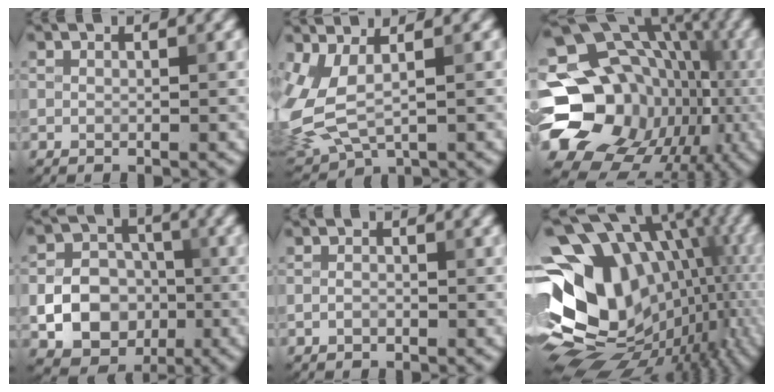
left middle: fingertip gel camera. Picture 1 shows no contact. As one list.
[{"total": 6.8, "force": [0.2, 3.8, 5.7], "torque": [-0.150, -0.014, 0.014]}, {"total": 21.0, "force": [-4.0, 18.4, 9.4], "torque": [-0.134, -0.005, -0.075]}, {"total": 7.3, "force": [-1.7, 6.0, 3.8], "torque": [-0.045, -0.004, -0.047]}, {"total": 0.7, "force": [-0.3, 0.5, 0.5], "torque": [-0.010, 0.000, -0.008]}, {"total": 17.1, "force": [-0.5, 12.1, 12.0], "torque": [-0.167, 0.026, 0.010]}]